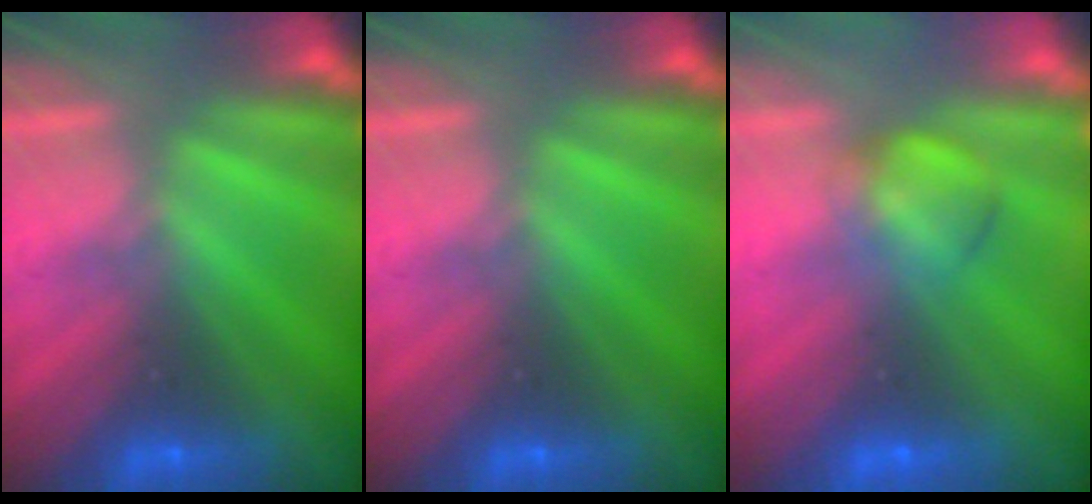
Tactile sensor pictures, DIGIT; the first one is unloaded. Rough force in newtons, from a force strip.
{"total": 0.0}
{"total": 4.6}